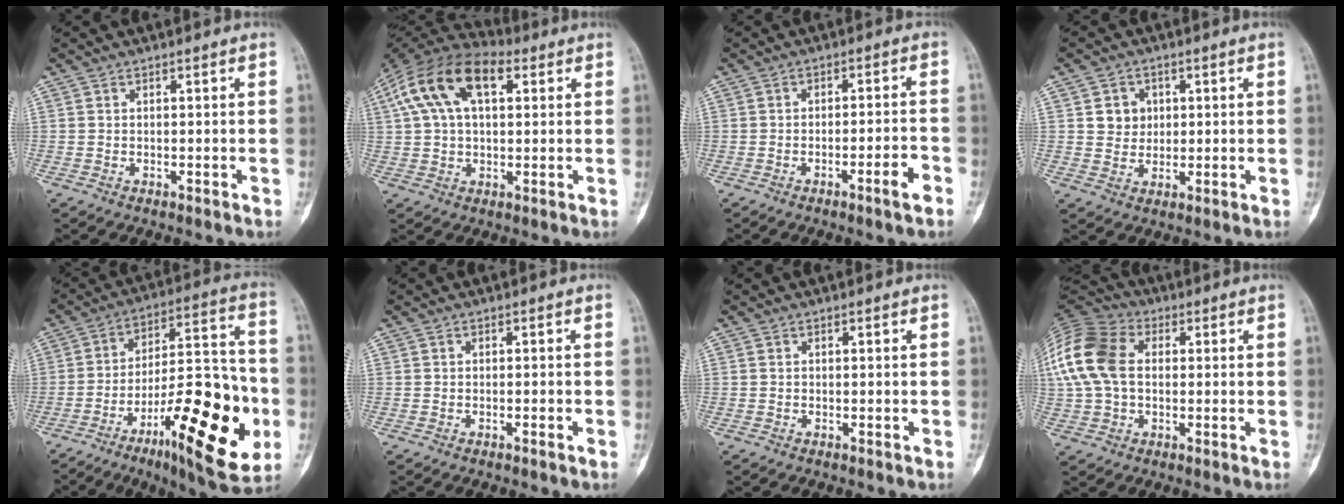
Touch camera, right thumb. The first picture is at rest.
{"total": 16.5, "force": [5.7, 8.9, 12.7], "torque": [-0.232, 0.031, 0.095]}
{"total": 4.7, "force": [-2.6, 0.3, 3.9], "torque": [-0.066, 0.021, -0.039]}
{"total": 4.5, "force": [1.2, 4.1, 1.6], "torque": [-0.002, -0.001, 0.018]}
{"total": 26.7, "force": [-9.3, 7.9, 23.7], "torque": [-0.333, 0.037, -0.134]}
{"total": 1.0, "force": [-0.5, 0.0, 0.8], "torque": [-0.021, 0.004, -0.005]}
{"total": 0.0}
{"total": 15.4, "force": [1.8, 10.8, 10.9], "torque": [-0.232, 0.029, 0.027]}